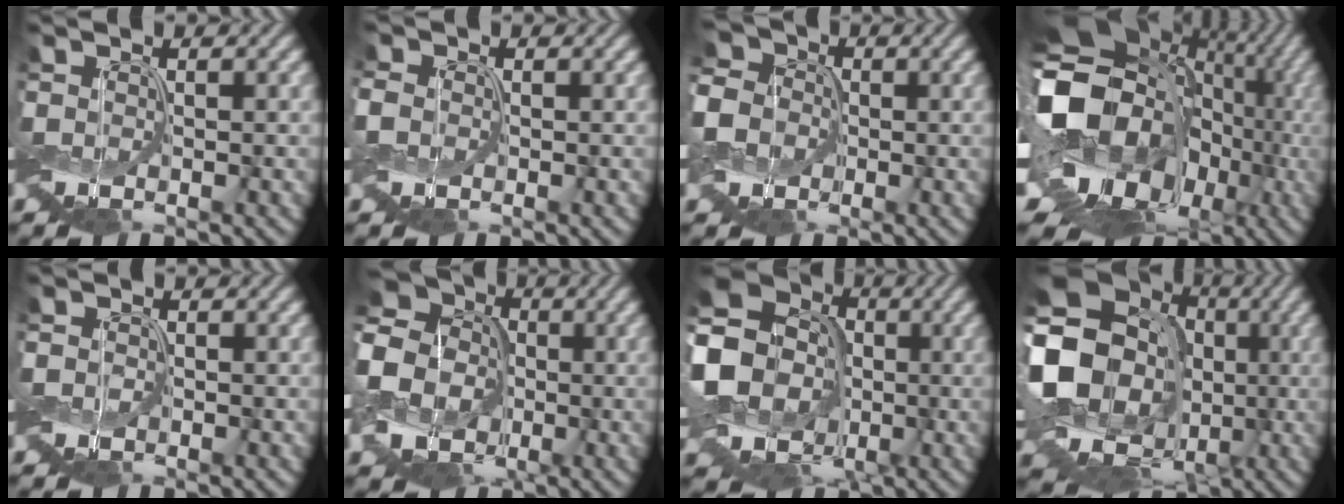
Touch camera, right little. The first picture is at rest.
{"total": 1.1, "force": [-0.2, 1.0, 0.4], "torque": [-0.015, 0.003, -0.007]}
{"total": 8.4, "force": [-0.3, 7.6, 3.4], "torque": [-0.091, 0.013, -0.042]}
{"total": 17.9, "force": [-2.2, 14.6, 10.1], "torque": [-0.161, -0.027, -0.031]}
{"total": 0.8, "force": [-0.2, 0.7, 0.2], "torque": [-0.007, 0.002, -0.006]}
{"total": 12.3, "force": [-2.7, 11.0, 4.7], "torque": [-0.141, 0.006, -0.088]}
{"total": 19.5, "force": [-0.6, 17.3, 8.9], "torque": [-0.238, 0.010, -0.059]}
{"total": 22.2, "force": [-0.7, 19.6, 10.3], "torque": [-0.218, 0.013, -0.056]}